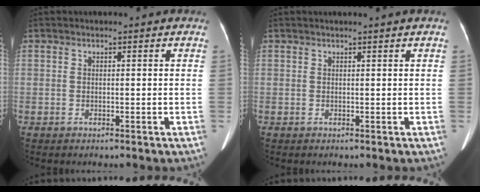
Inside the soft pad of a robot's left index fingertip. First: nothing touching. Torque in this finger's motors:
{"motor_torque": [-0.07, -0.12, 0.08, 0.03]}